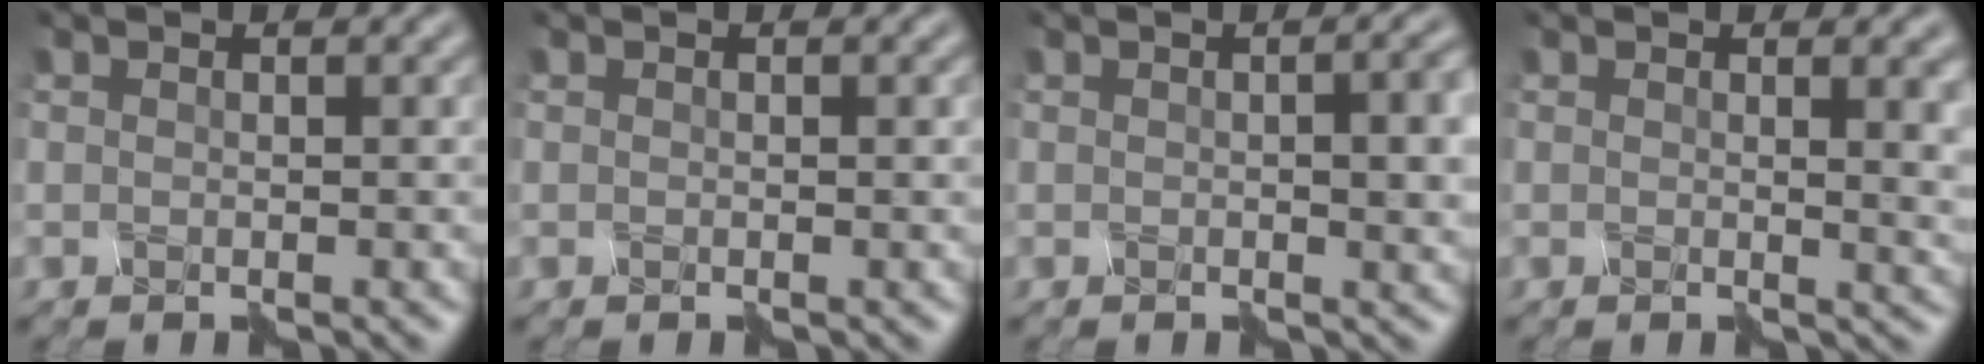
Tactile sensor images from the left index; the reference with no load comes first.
{"total": 0.0}
{"total": 3.1, "force": [-0.4, 0.5, 3.1], "torque": [-0.033, 0.000, -0.001]}
{"total": 3.5, "force": [1.4, 1.3, 3.0], "torque": [-0.019, 0.000, 0.022]}